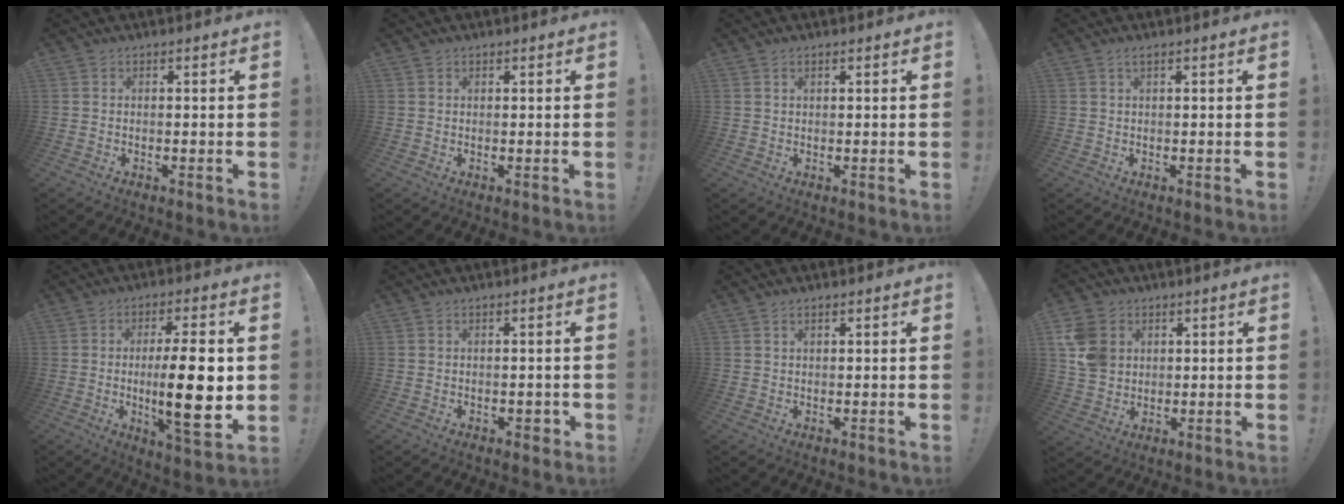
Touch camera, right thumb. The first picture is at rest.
{"total": 0.6, "force": [0.5, 0.4, 0.1], "torque": [0.005, -0.003, 0.007]}
{"total": 0.9, "force": [0.6, 0.5, 0.5], "torque": [-0.003, -0.003, 0.010]}
{"total": 1.2, "force": [0.6, 0.2, 1.0], "torque": [-0.021, 0.001, 0.010]}
{"total": 17.2, "force": [-0.7, 3.3, 16.9], "torque": [-0.280, -0.014, -0.016]}
{"total": 1.8, "force": [-0.4, 1.2, 1.2], "torque": [-0.015, 0.004, -0.007]}
{"total": 1.2, "force": [0.8, 0.6, 0.7], "torque": [-0.007, -0.003, 0.014]}
{"total": 9.9, "force": [3.1, 8.5, 4.1], "torque": [-0.076, -0.007, 0.066]}